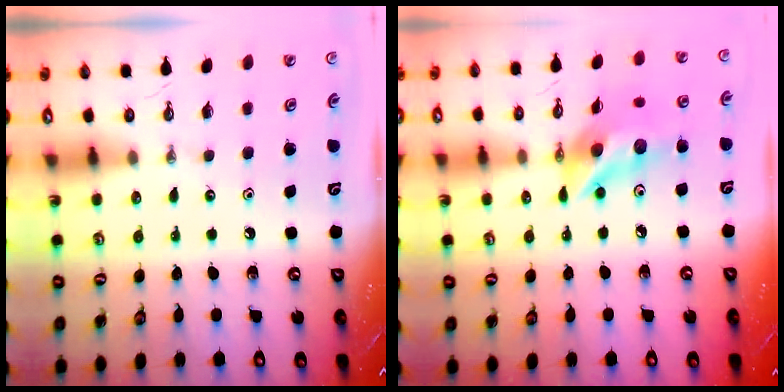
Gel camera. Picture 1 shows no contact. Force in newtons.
{"total": 13.8, "press": 13.7, "slide": 1.2}